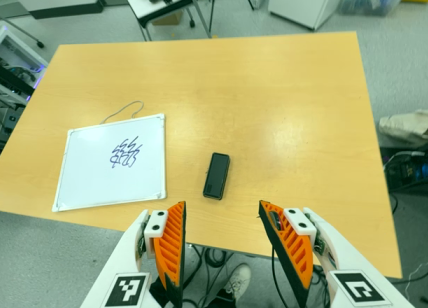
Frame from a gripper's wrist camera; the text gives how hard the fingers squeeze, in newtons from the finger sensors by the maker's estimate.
{"total": 0.0}